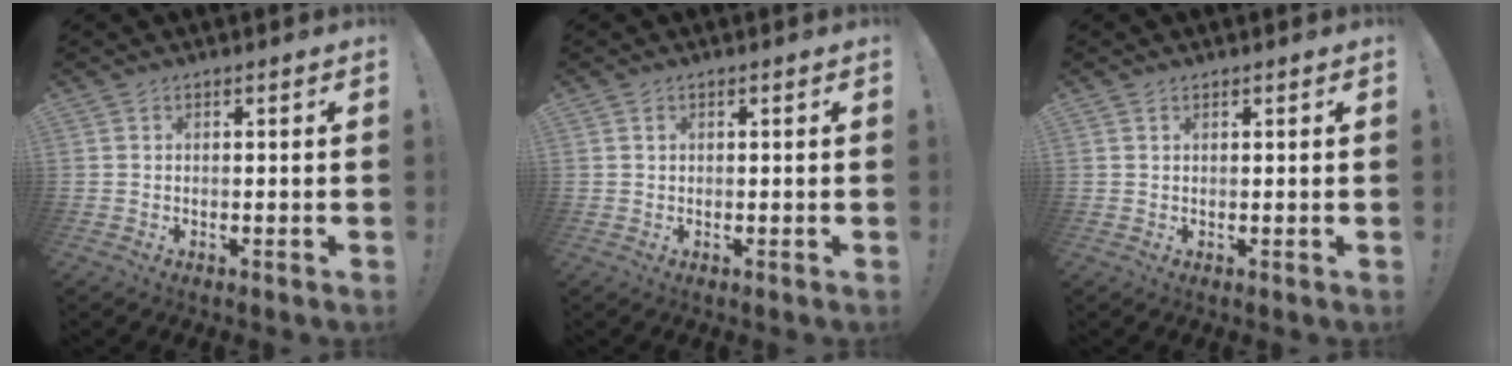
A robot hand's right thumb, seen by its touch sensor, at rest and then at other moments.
{"total": 0.8, "force": [0.4, 0.6, 0.4], "torque": [-0.002, 0.000, 0.006]}
{"total": 0.6, "force": [0.5, 0.3, 0.1], "torque": [-0.003, 0.000, 0.011]}